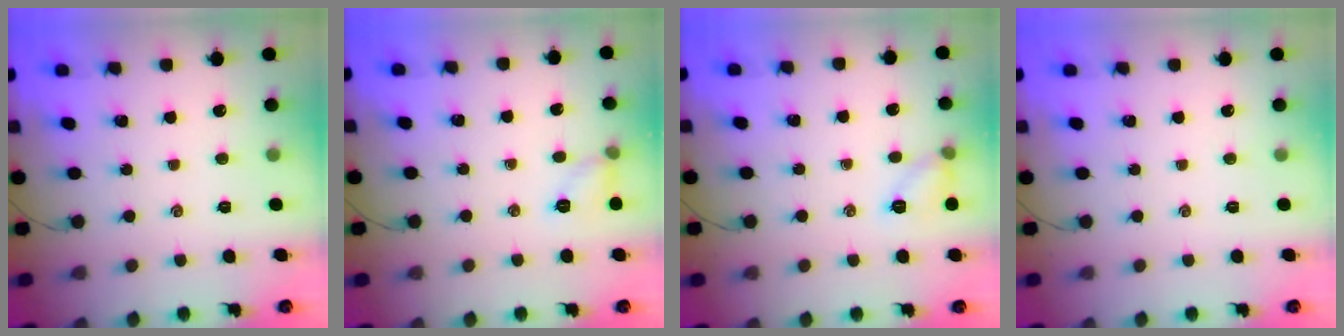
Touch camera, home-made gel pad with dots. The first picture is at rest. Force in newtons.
{"total": 6.2, "press": 6.1, "slide": 1.0}
{"total": 7.3, "press": 7.3, "slide": 0.6}
{"total": 0.0}